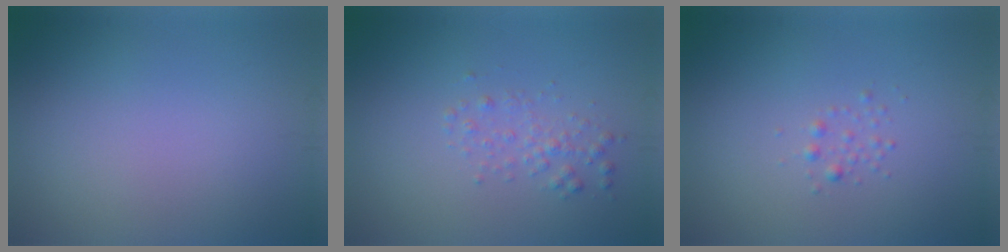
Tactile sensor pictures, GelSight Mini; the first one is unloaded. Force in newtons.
{"total": 1.5, "press": 1.5, "slide": 0.0}
{"total": 0.8, "press": 0.8, "slide": 0.0}